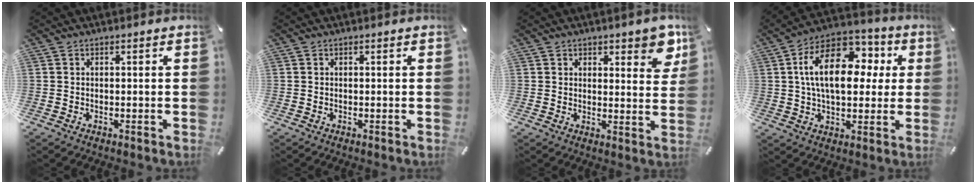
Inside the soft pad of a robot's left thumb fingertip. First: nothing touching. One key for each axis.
{"total": 0.0}
{"total": 5.9, "fx": 4.3, "fy": 2.9, "fz": 2.8, "tx": -0.019, "ty": -0.026, "tz": 0.070}
{"total": 18.4, "fx": 4.0, "fy": 11.1, "fz": 14.1, "tx": -0.256, "ty": -0.005, "tz": 0.066}